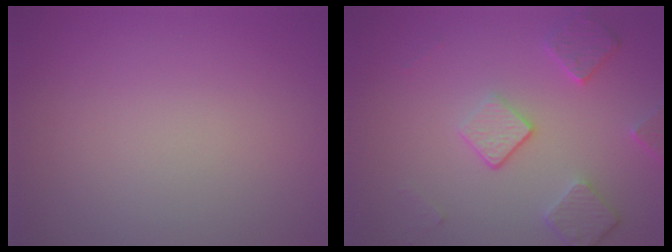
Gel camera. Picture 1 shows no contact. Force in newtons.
{"total": 4.1, "press": 3.2, "slide": 2.6}